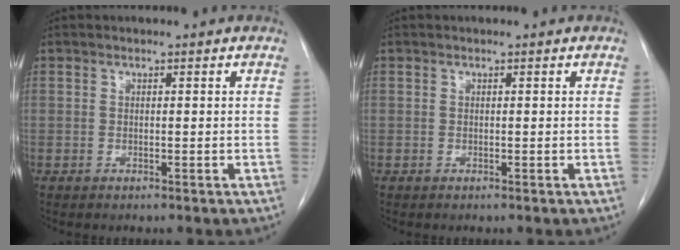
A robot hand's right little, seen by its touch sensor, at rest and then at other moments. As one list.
[{"total": 0.0}]